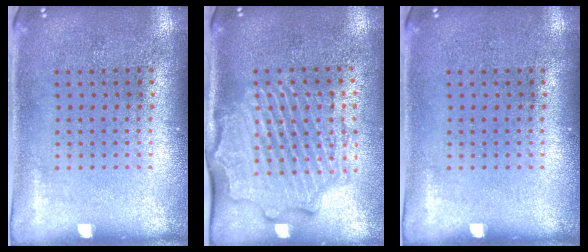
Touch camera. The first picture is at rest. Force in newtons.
{"total": 2.6, "press": 2.3, "slide": 1.2}
{"total": 0.0}